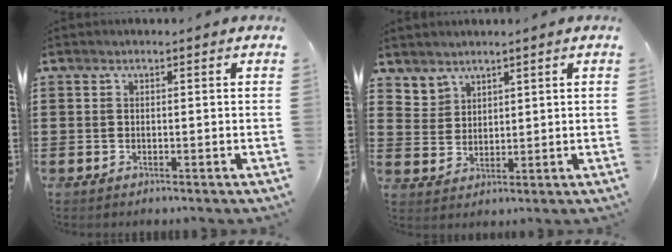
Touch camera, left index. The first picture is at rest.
{"total": 3.4, "force": [2.9, 1.9, -0.2], "torque": [-0.009, 0.000, 0.057]}